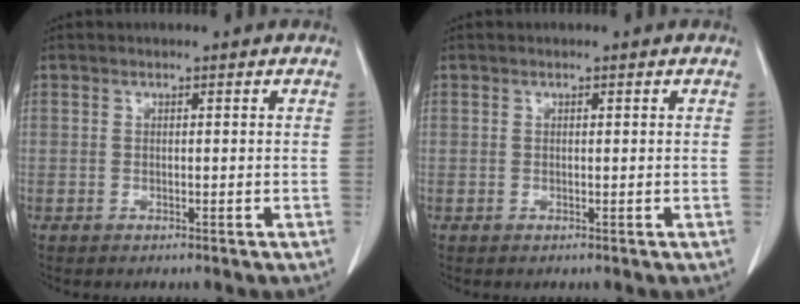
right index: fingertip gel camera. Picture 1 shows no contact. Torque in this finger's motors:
{"motor_torque": [-0.11, 0.08, -0.02, -0.01]}